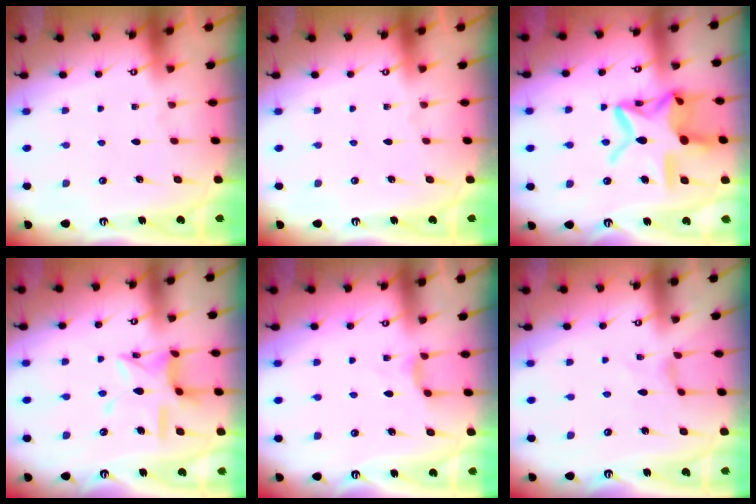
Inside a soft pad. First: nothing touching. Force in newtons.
{"total": 0.0}
{"total": 19.8, "press": 19.7, "slide": 1.5}
{"total": 12.5, "press": 12.5, "slide": 1.1}
{"total": 3.5, "press": 3.5, "slide": 0.6}
{"total": 0.0}